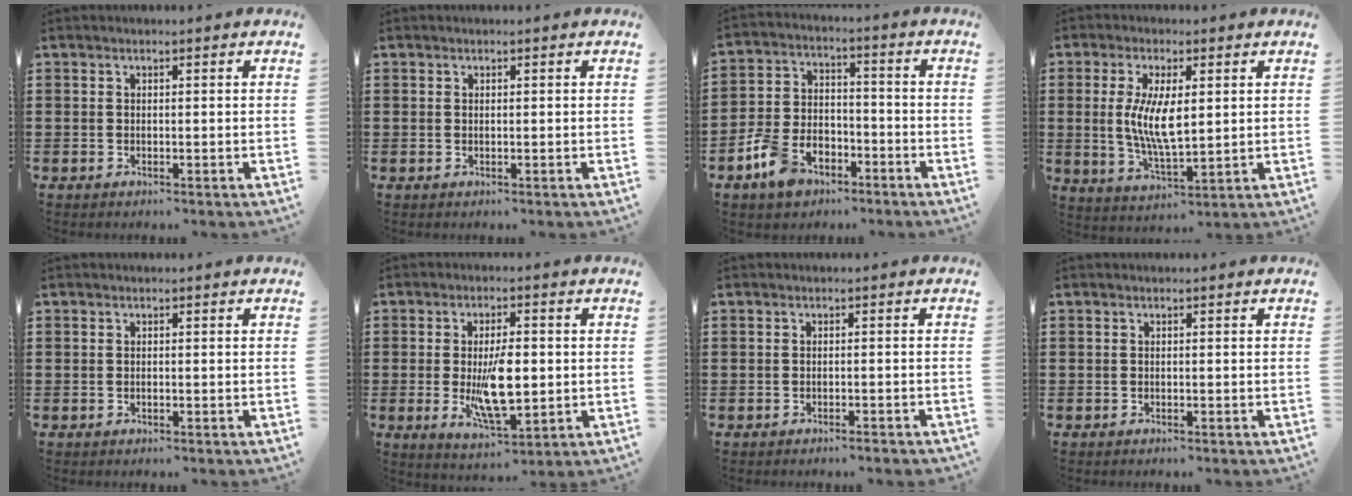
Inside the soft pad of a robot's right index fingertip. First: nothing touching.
{"total": 0.0}
{"total": 7.7, "force": [-5.3, 4.4, 3.5], "torque": [-0.098, 0.014, -0.106]}
{"total": 7.9, "force": [0.8, 2.9, 7.3], "torque": [-0.147, 0.004, 0.013]}
{"total": 0.0}
{"total": 8.6, "force": [-0.5, 3.4, 7.9], "torque": [-0.157, -0.008, -0.014]}
{"total": 1.1, "force": [-1.0, -0.1, 0.5], "torque": [-0.010, -0.003, -0.018]}
{"total": 0.0}